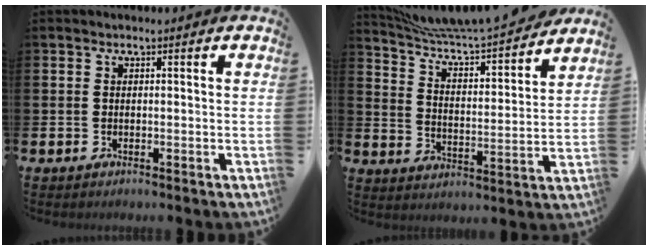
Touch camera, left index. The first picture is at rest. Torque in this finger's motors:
{"motor_torque": [0.37, -0.68, 0.55, 0.06]}